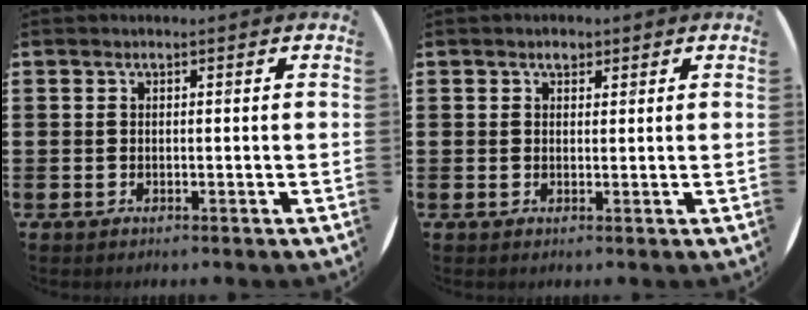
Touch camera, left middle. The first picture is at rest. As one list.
[{"total": 1.4, "force": [1.1, 0.8, 0.5], "torque": [-0.002, 0.003, 0.018]}]